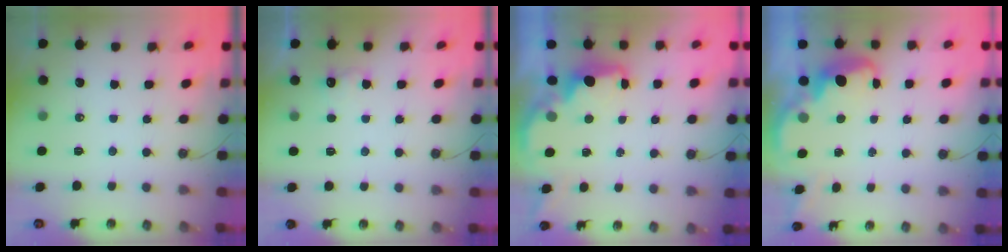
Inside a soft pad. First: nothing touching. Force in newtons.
{"total": 6.4, "press": 6.3, "slide": 1.0}
{"total": 2.1, "press": 2.0, "slide": 0.8}
{"total": 2.7, "press": 2.6, "slide": 0.4}